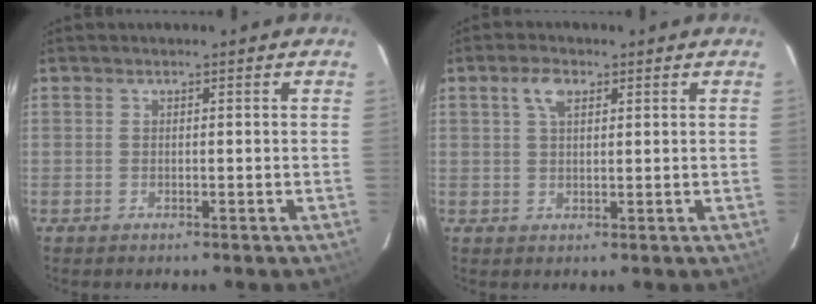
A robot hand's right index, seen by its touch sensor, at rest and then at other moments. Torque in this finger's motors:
{"motor_torque": [0.24, 0.10, 0.08, 0.05]}